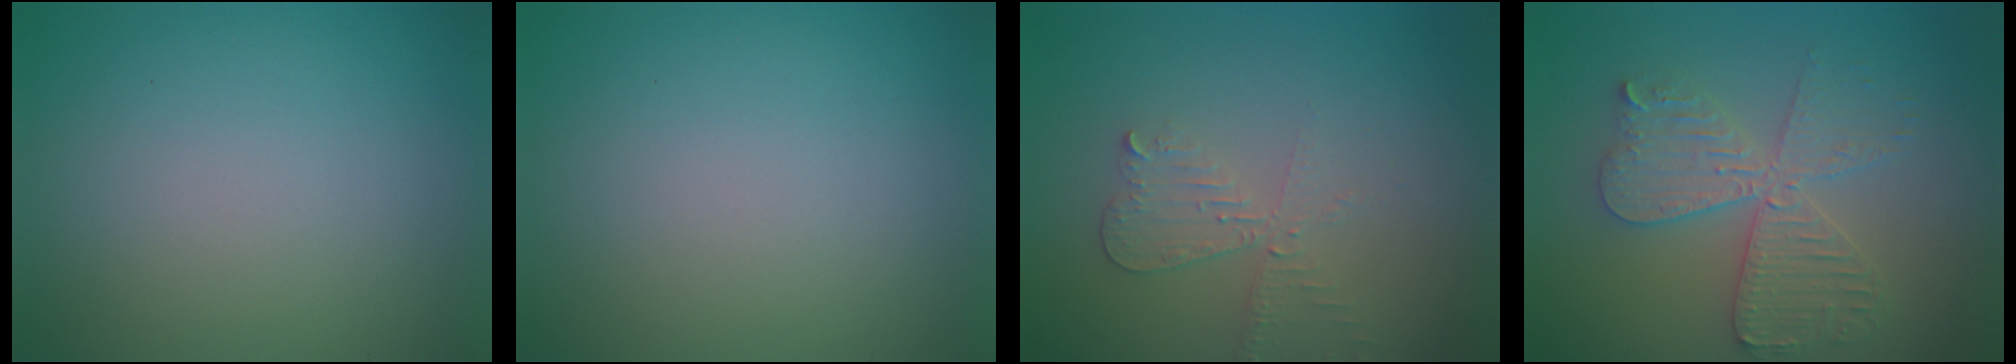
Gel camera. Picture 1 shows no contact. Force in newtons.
{"total": 0.0}
{"total": 2.8, "press": 2.6, "slide": 0.9}
{"total": 4.8, "press": 4.7, "slide": 0.7}